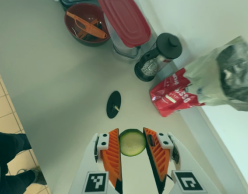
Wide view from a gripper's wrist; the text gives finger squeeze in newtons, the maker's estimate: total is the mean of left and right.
{"total": 9.0, "left": 9.2, "right": 8.9}